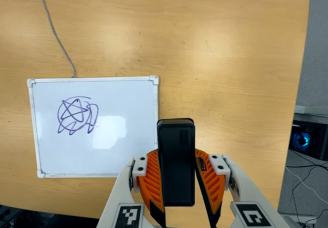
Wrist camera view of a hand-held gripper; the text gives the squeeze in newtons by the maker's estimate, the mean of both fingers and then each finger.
{"total": 8.3, "left": 6.9, "right": 9.8}